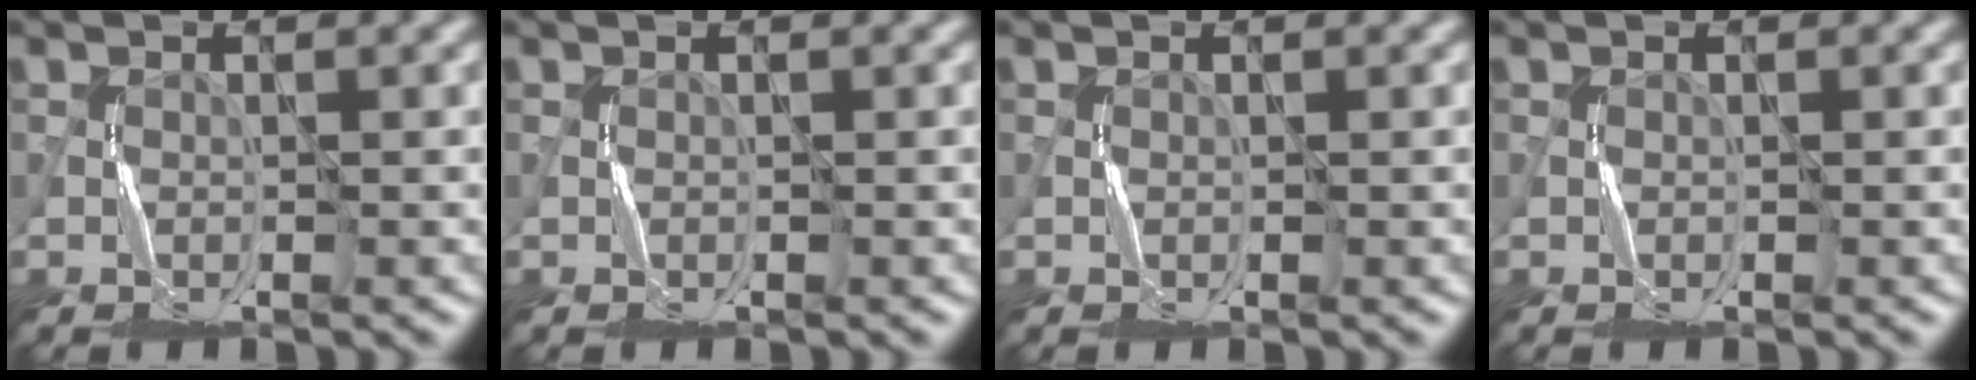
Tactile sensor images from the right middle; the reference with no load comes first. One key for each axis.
{"total": 0.0}
{"total": 0.0}
{"total": 0.0}